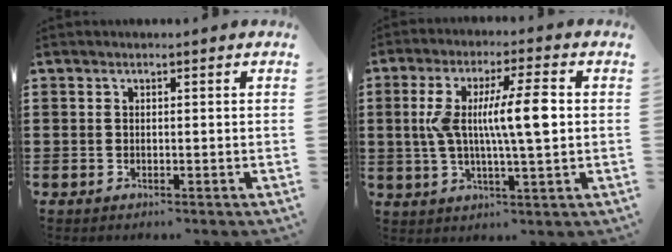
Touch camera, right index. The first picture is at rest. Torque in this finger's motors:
{"motor_torque": [1.26, -0.88, 0.70, 0.21]}